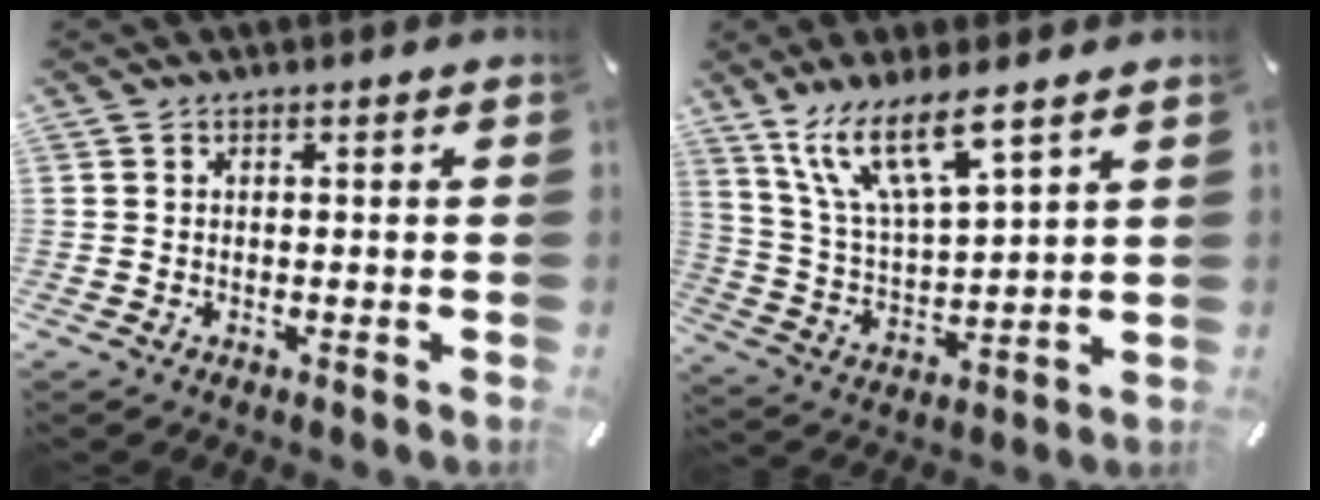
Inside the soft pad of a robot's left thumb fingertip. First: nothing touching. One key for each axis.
{"total": 14.1, "fx": 9.5, "fy": 4.1, "fz": 9.6, "tx": -0.215, "ty": -0.038, "tz": 0.167}